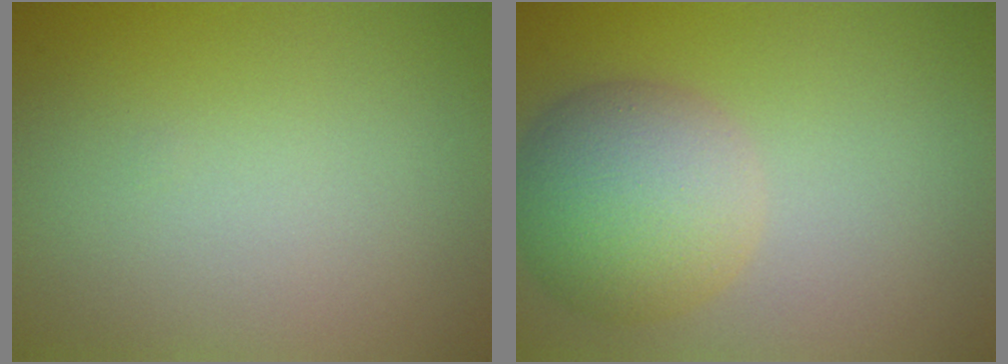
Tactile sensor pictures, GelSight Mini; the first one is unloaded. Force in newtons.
{"total": 6.8, "press": 6.8, "slide": 0.3}